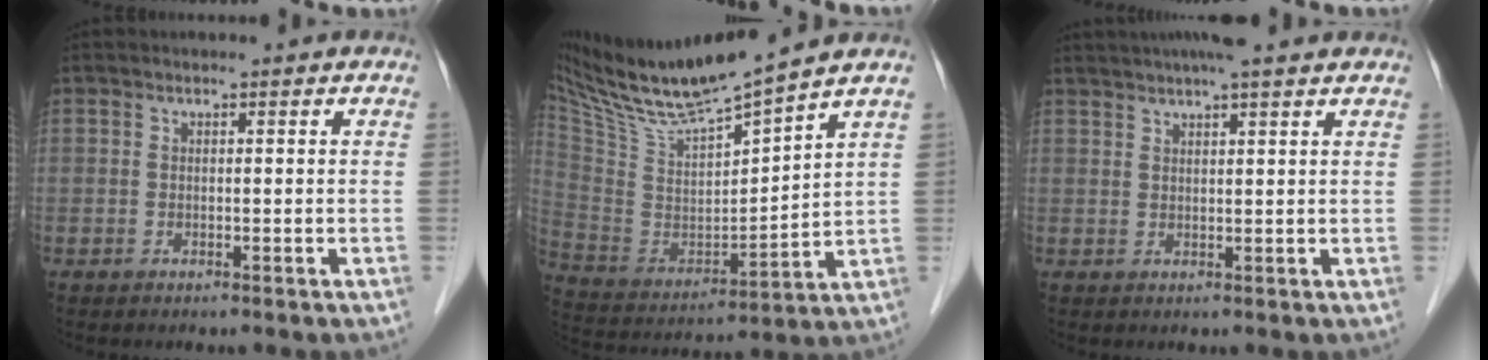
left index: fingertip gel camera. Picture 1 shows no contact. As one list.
[{"total": 17.5, "force": [14.9, 0.1, 9.1], "torque": [-0.170, 0.000, 0.282]}, {"total": 10.6, "force": [8.9, 0.7, 5.7], "torque": [-0.088, 0.035, 0.117]}]